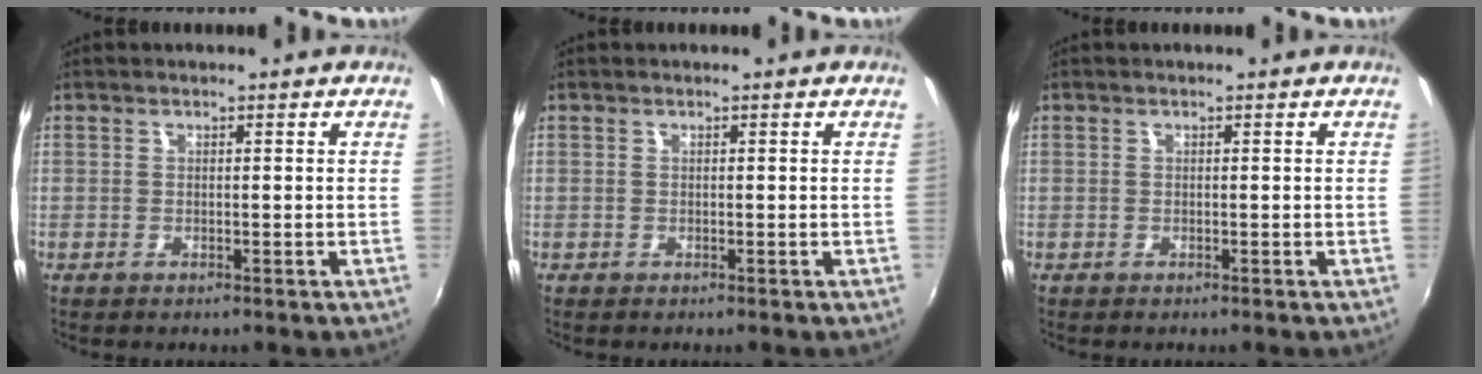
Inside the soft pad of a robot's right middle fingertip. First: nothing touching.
{"total": 0.0}
{"total": 0.0}